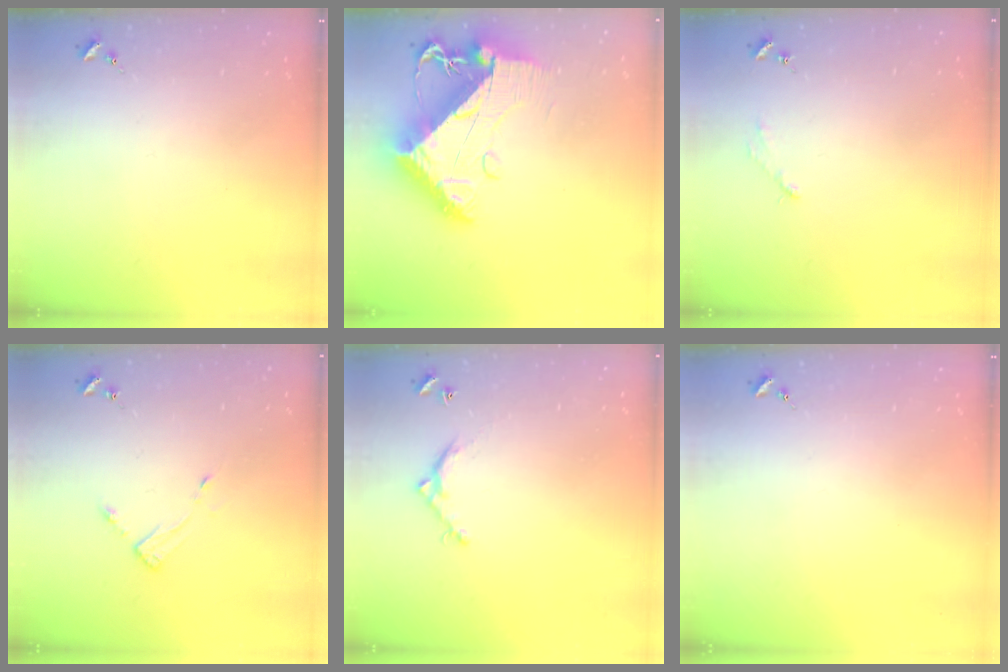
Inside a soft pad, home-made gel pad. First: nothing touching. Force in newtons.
{"total": 16.5, "press": 16.4, "slide": 1.8}
{"total": 2.9, "press": 2.9, "slide": 0.4}
{"total": 3.7, "press": 3.6, "slide": 0.4}
{"total": 5.5, "press": 5.5, "slide": 0.3}
{"total": 0.0}